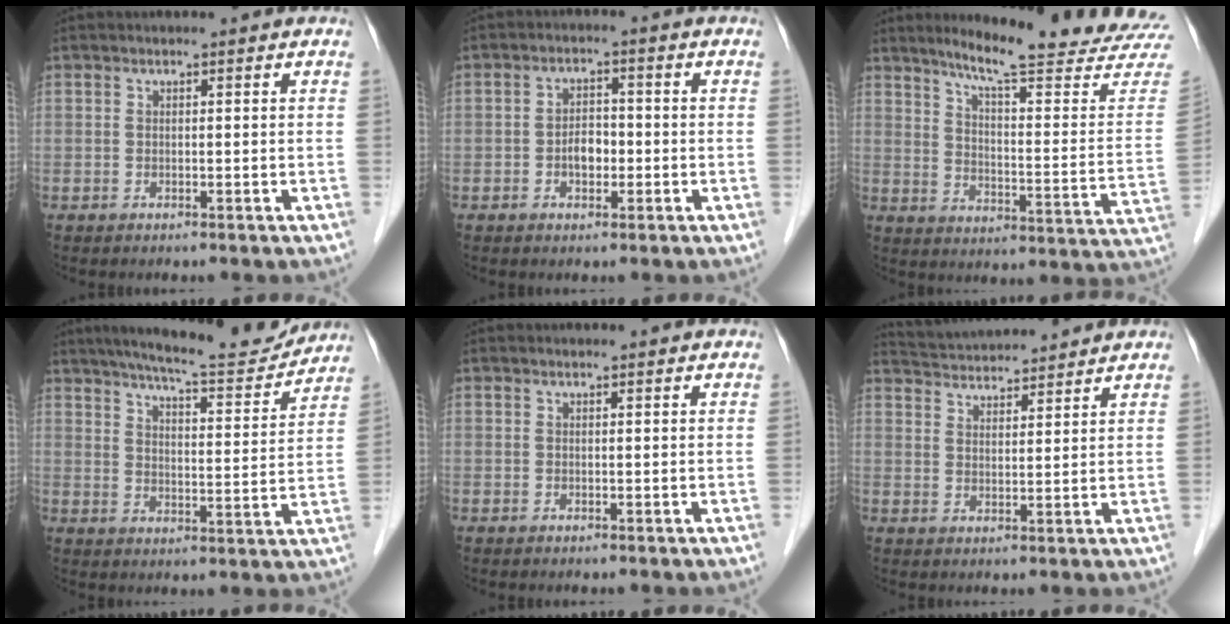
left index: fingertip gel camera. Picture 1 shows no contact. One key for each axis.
{"total": 3.5, "fx": -1.5, "fy": 2.0, "fz": 2.4, "tx": -0.042, "ty": 0.003, "tz": -0.026}
{"total": 22.5, "fx": 20.2, "fy": 0.0, "fz": 10.1, "tx": -0.141, "ty": -0.097, "tz": 0.251}
{"total": 14.6, "fx": 13.3, "fy": 1.6, "fz": 5.7, "tx": -0.087, "ty": -0.015, "tz": 0.181}
{"total": 0.7, "fx": 0.7, "fy": 0.1, "fz": 0.2, "tx": -0.010, "ty": 0.003, "tz": 0.006}
{"total": 10.1, "fx": 9.8, "fy": 0.9, "fz": 2.6, "tx": -0.053, "ty": 0.022, "tz": 0.150}